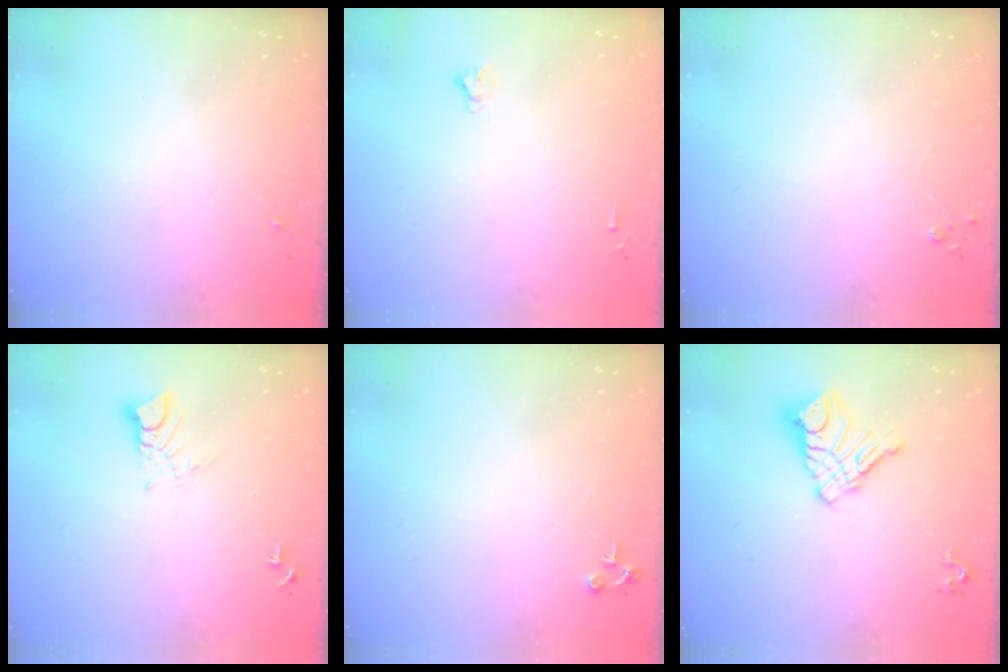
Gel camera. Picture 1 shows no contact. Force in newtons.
{"total": 2.4, "press": 2.4, "slide": 0.2}
{"total": 2.7, "press": 2.7, "slide": 0.3}
{"total": 4.3, "press": 4.3, "slide": 0.4}
{"total": 4.3, "press": 4.3, "slide": 0.5}
{"total": 12.8, "press": 12.7, "slide": 1.4}